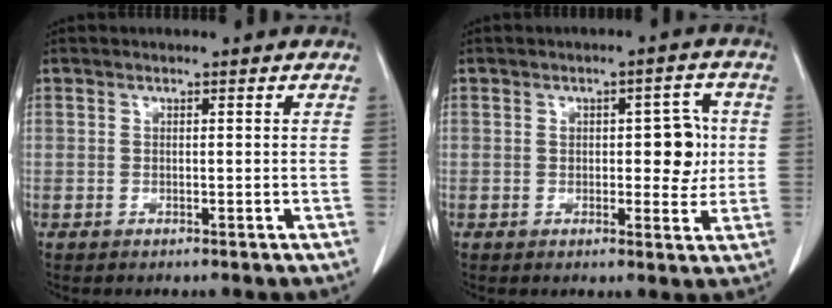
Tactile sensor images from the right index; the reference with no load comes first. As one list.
[{"total": 5.4, "force": [0.6, 2.6, 4.7], "torque": [-0.051, 0.008, 0.010]}]